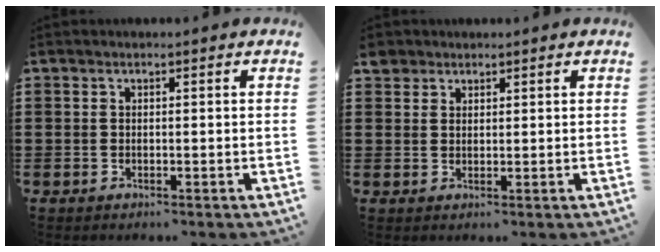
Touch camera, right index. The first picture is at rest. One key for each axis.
{"total": 2.3, "fx": 1.8, "fy": 1.4, "fz": 0.1, "tx": -0.009, "ty": 0.011, "tz": 0.036}